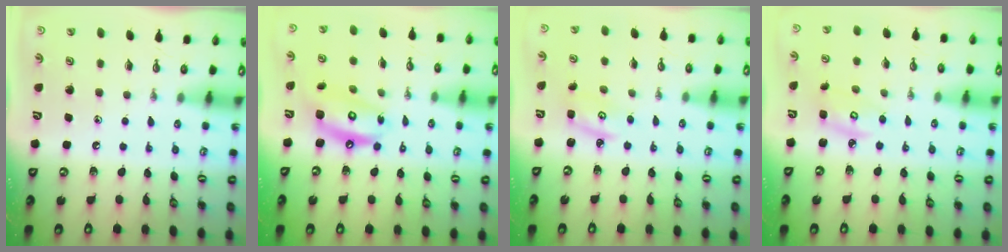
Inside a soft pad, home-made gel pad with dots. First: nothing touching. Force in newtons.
{"total": 12.4, "press": 12.3, "slide": 1.2}
{"total": 2.1, "press": 2.1, "slide": 0.2}
{"total": 3.8, "press": 3.8, "slide": 0.3}